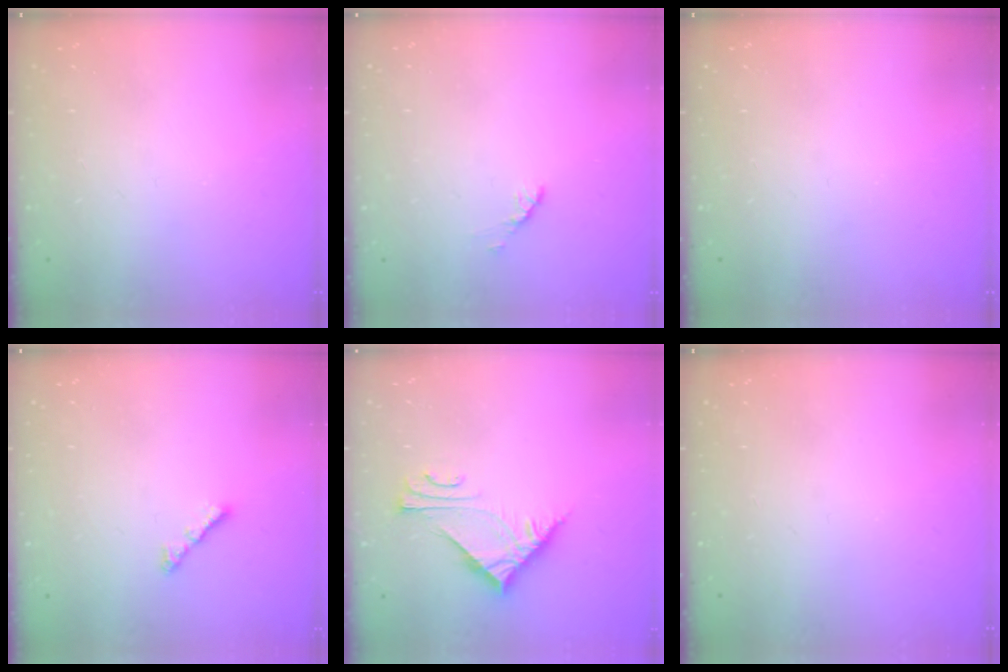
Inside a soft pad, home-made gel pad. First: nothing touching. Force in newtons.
{"total": 2.7, "press": 2.7, "slide": 0.5}
{"total": 0.0}
{"total": 2.7, "press": 2.7, "slide": 0.6}
{"total": 7.2, "press": 7.2, "slide": 0.3}
{"total": 0.0}